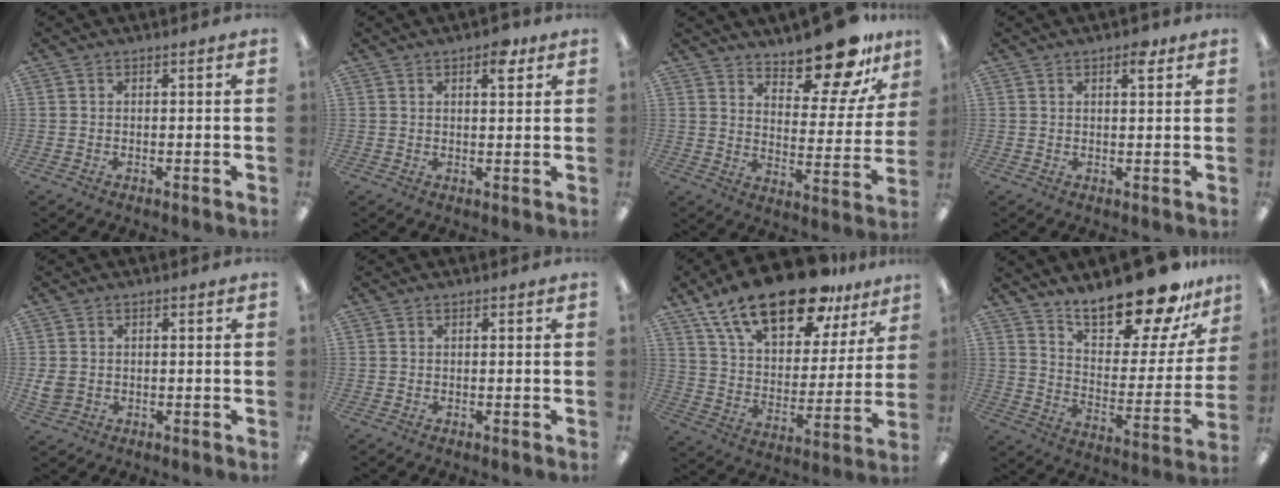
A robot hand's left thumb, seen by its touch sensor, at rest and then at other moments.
{"total": 4.8, "force": [2.9, 1.9, 3.3], "torque": [-0.032, -0.011, 0.041]}
{"total": 15.9, "force": [13.3, 5.3, 6.8], "torque": [-0.087, -0.104, 0.229]}
{"total": 3.5, "force": [2.2, 1.2, 2.4], "torque": [-0.019, -0.010, 0.031]}
{"total": 3.1, "force": [0.0, 2.7, 1.5], "torque": [-0.018, 0.003, 0.001]}
{"total": 0.0}
{"total": 22.1, "force": [15.4, 9.2, 12.9], "torque": [-0.215, -0.087, 0.268]}
{"total": 20.9, "force": [17.8, 6.0, 9.3], "torque": [-0.145, -0.127, 0.301]}